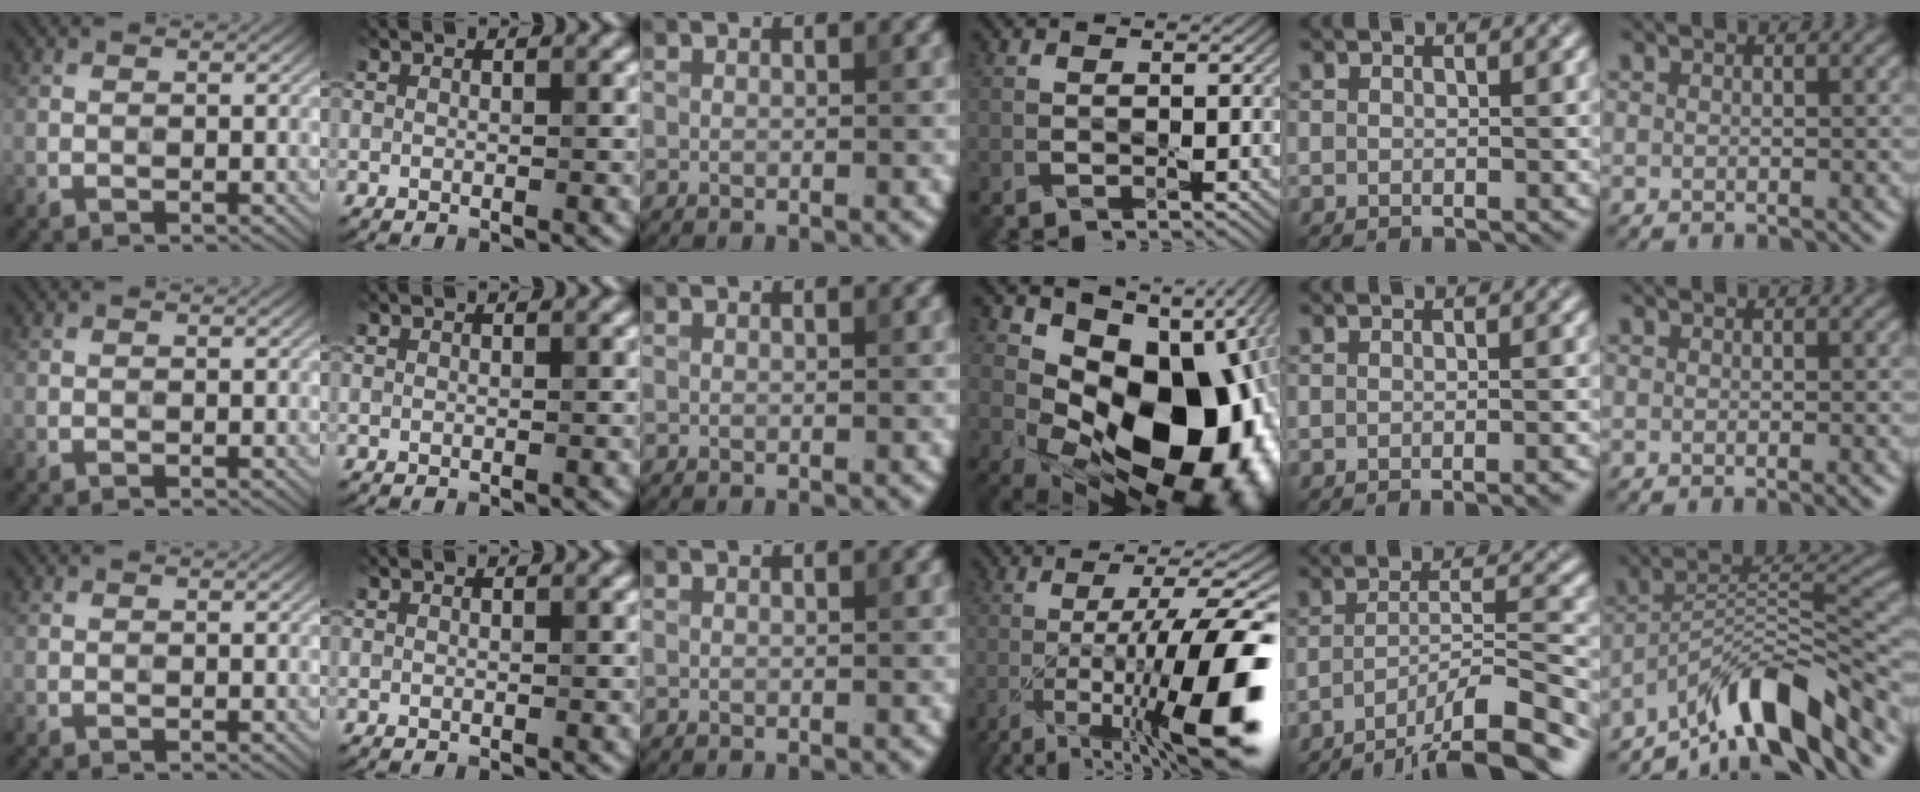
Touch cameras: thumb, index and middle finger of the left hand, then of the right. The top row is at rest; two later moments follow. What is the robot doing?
{"motion": "press", "object": "grip strengthener"}